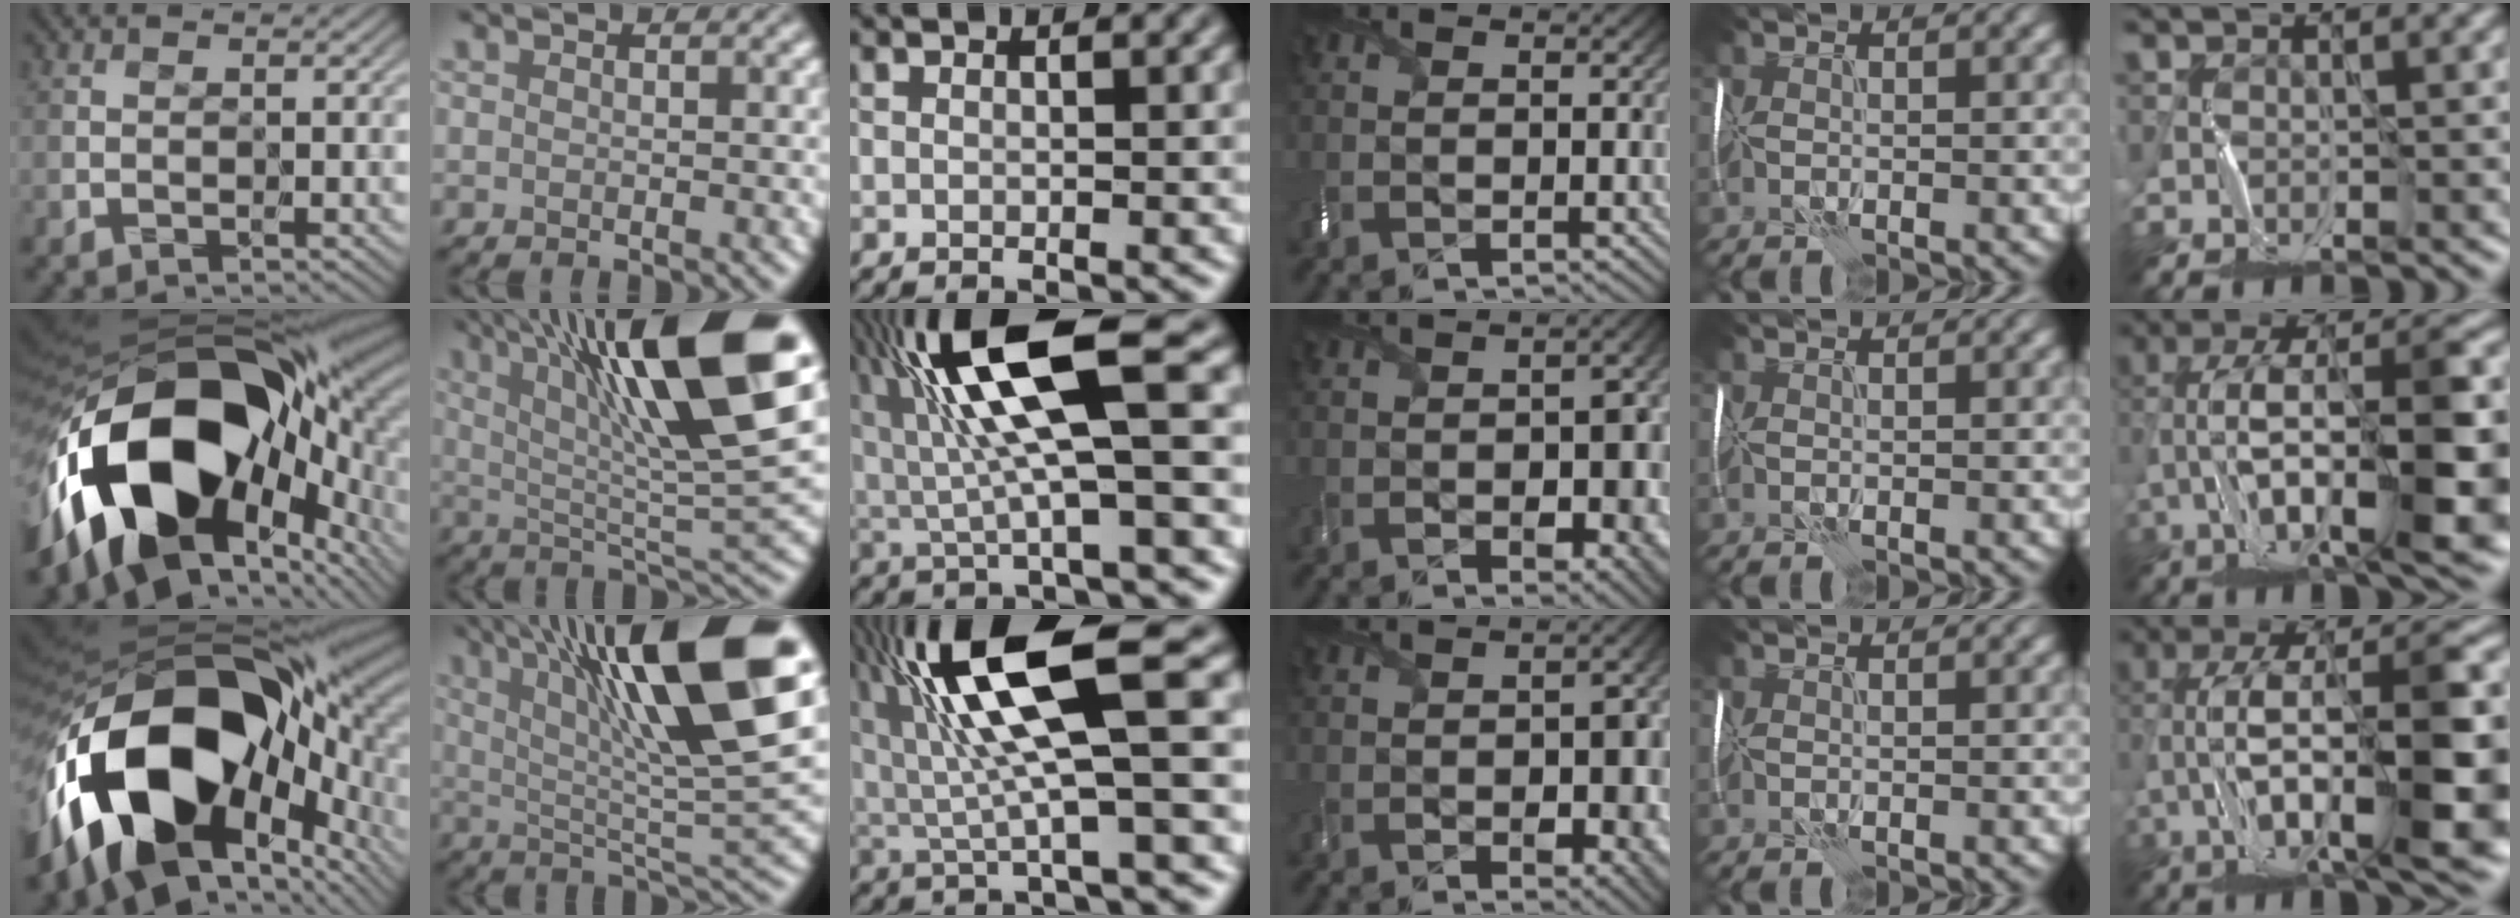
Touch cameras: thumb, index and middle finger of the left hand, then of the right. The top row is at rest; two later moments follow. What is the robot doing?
{"motion": "wrap", "object": "thread"}